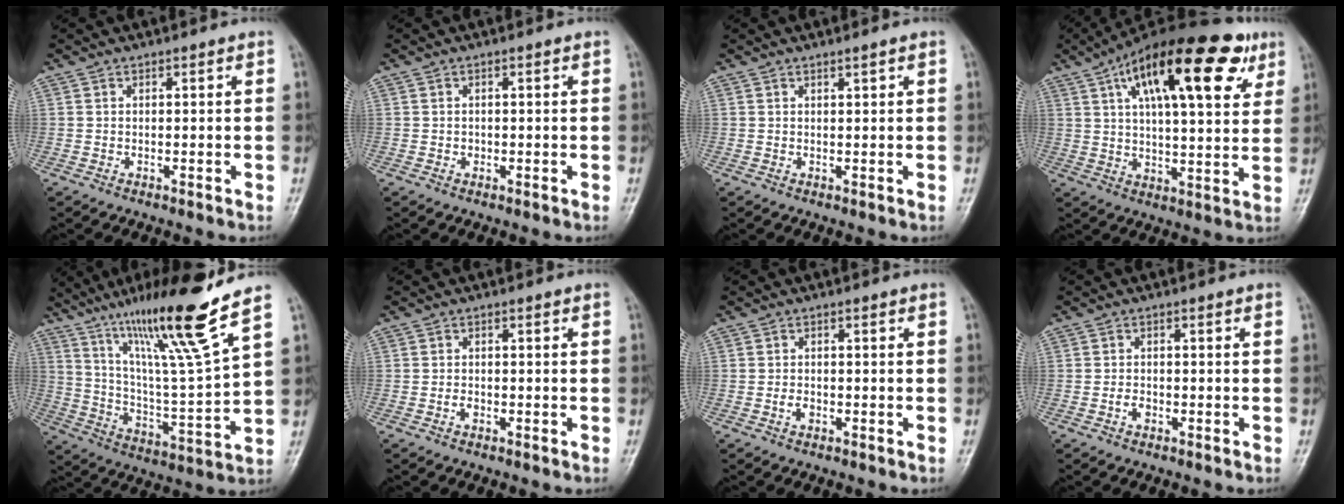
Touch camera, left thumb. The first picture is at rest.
{"total": 0.7, "force": [-0.1, 0.6, 0.2], "torque": [0.001, 0.002, -0.002]}
{"total": 0.8, "force": [0.6, 0.0, 0.5], "torque": [-0.008, -0.004, 0.011]}
{"total": 24.8, "force": [11.4, 9.4, 20.0], "torque": [-0.287, -0.001, 0.172]}
{"total": 19.9, "force": [13.2, 0.3, 14.9], "torque": [-0.234, -0.070, 0.229]}
{"total": 1.2, "force": [-0.5, 0.8, 0.7], "torque": [-0.009, 0.002, -0.011]}
{"total": 1.6, "force": [-0.6, 1.1, 1.0], "torque": [-0.016, 0.004, -0.012]}
{"total": 1.7, "force": [-0.7, 1.1, 1.0], "torque": [-0.015, 0.005, -0.016]}